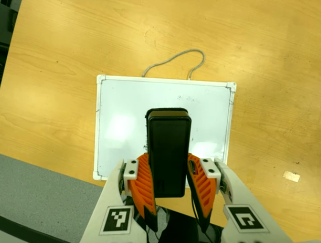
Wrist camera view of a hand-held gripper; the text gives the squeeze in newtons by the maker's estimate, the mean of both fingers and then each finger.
{"total": 8.6, "left": 6.7, "right": 10.4}